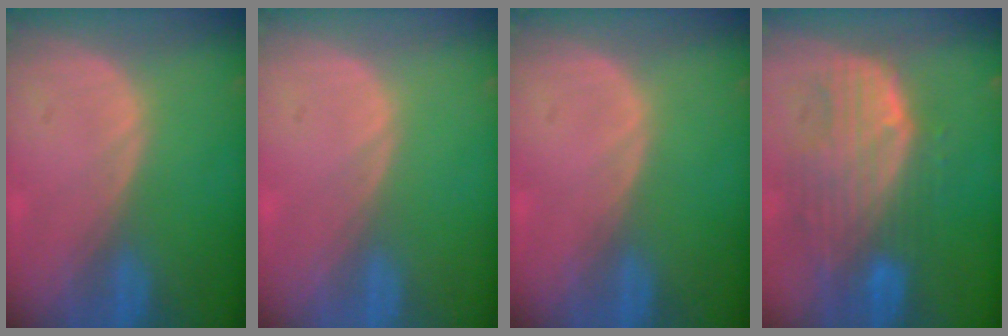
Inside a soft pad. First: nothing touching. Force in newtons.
{"total": 0.0}
{"total": 0.0}
{"total": 10.2, "press": 8.9, "slide": 5.1}